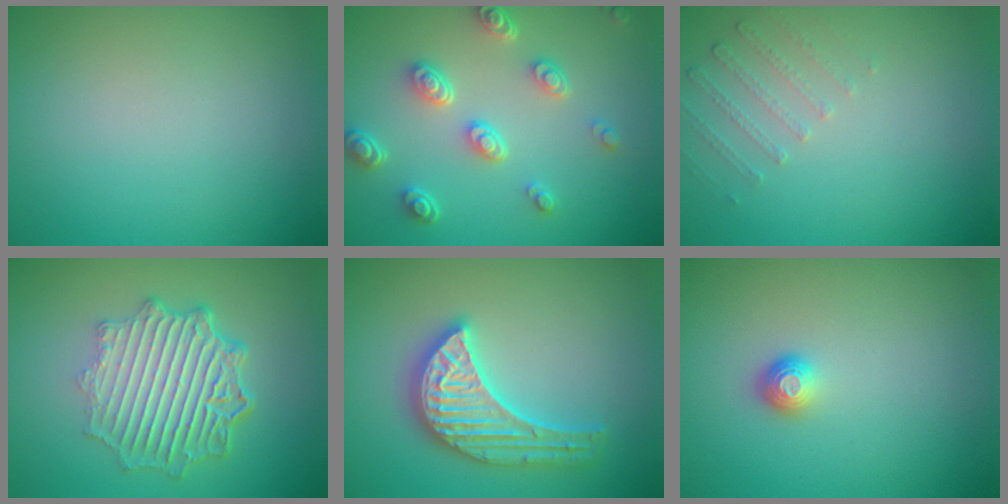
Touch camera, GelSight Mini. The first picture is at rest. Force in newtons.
{"total": 4.5, "press": 3.4, "slide": 2.9}
{"total": 1.3, "press": 0.9, "slide": 1.0}
{"total": 7.4, "press": 5.3, "slide": 5.2}
{"total": 5.5, "press": 5.4, "slide": 0.6}
{"total": 1.0, "press": 0.9, "slide": 0.4}